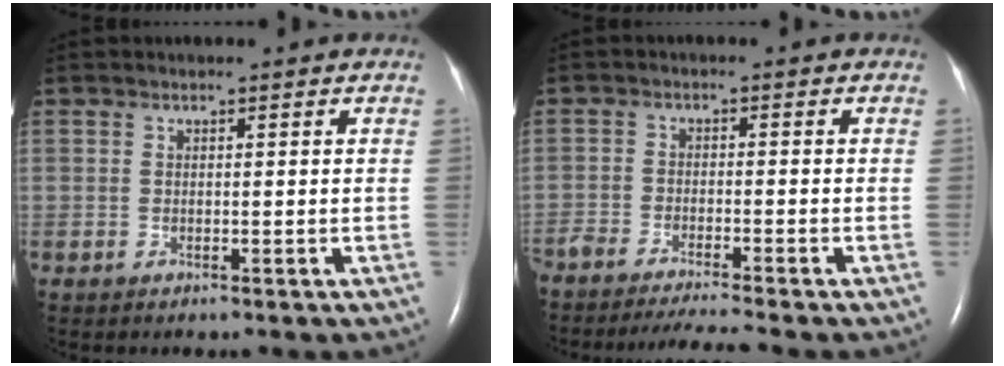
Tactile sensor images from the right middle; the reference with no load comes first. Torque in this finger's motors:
{"motor_torque": [0.70, -0.61, 0.17, 0.05]}